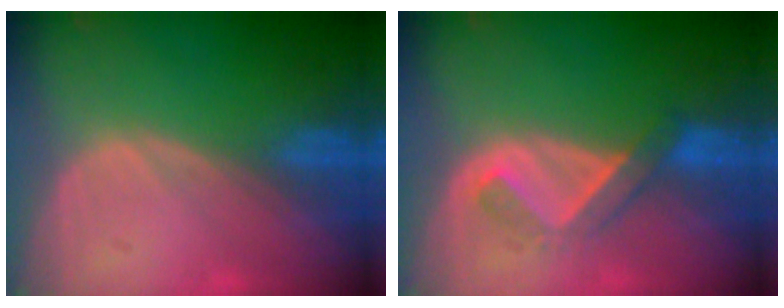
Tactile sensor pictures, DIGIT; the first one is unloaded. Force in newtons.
{"total": 5.2, "press": 4.6, "slide": 2.4}